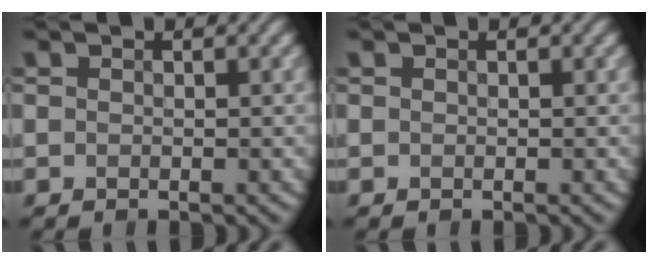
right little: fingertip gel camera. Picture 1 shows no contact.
{"total": 0.0}